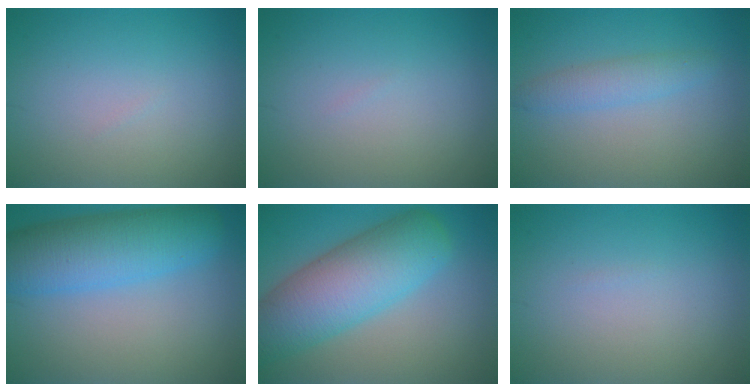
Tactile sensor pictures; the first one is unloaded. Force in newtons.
{"total": 0.0}
{"total": 2.2, "press": 2.2, "slide": 0.1}
{"total": 7.8, "press": 7.8, "slide": 0.5}
{"total": 9.0, "press": 9.0, "slide": 0.4}
{"total": 0.0}